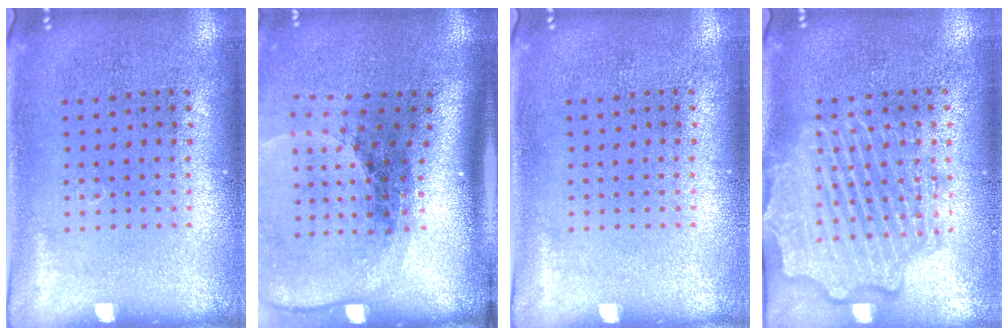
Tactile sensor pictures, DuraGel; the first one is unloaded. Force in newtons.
{"total": 2.6, "press": 1.8, "slide": 1.8}
{"total": 0.0}
{"total": 4.4, "press": 4.4, "slide": 0.5}